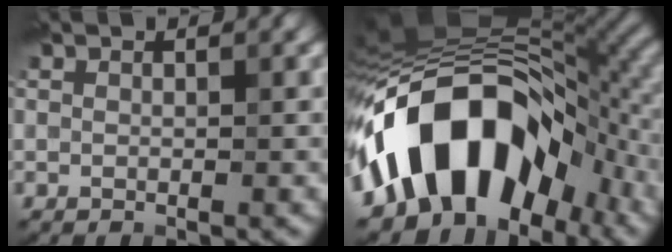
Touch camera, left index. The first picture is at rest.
{"total": 15.1, "force": [-6.0, 8.6, 10.8], "torque": [-0.157, 0.027, -0.118]}